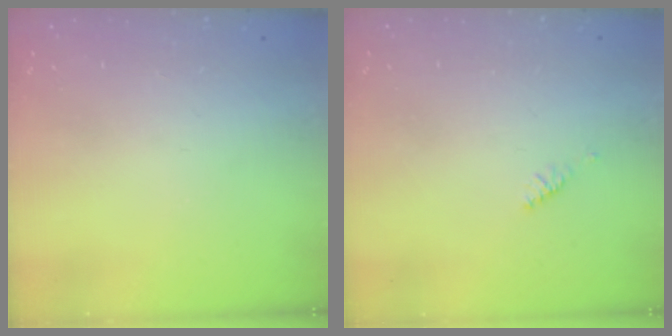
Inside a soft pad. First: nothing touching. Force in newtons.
{"total": 2.4, "press": 2.3, "slide": 0.7}